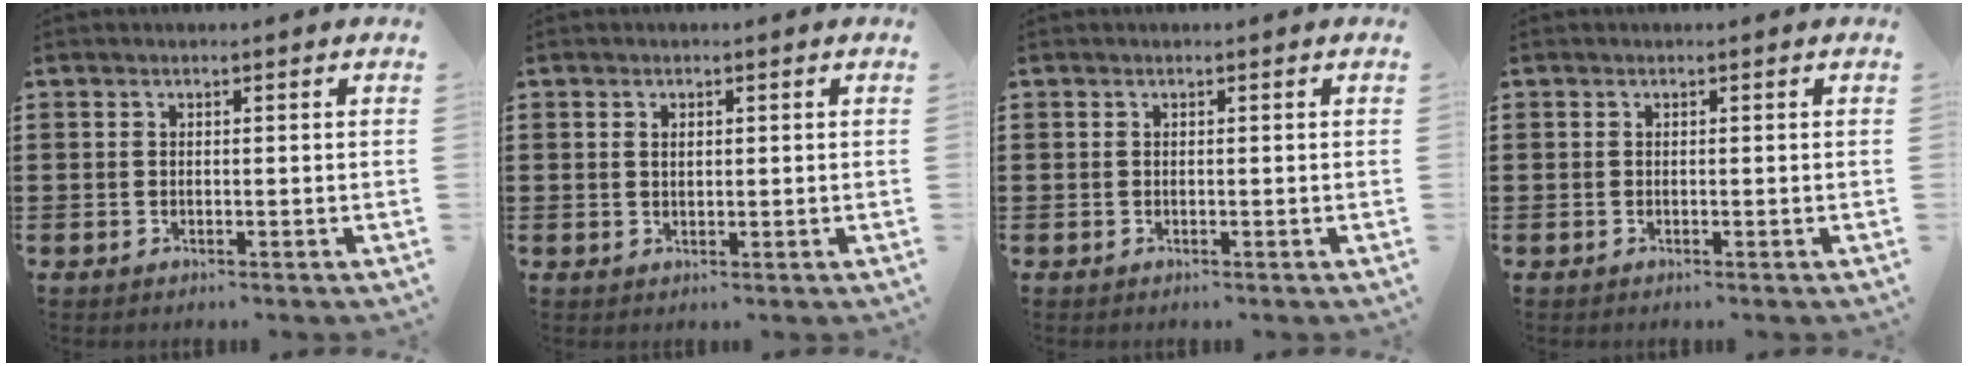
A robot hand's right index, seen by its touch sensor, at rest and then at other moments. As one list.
[{"total": 0.9, "force": [0.3, 0.5, 0.7], "torque": [-0.016, 0.003, 0.006]}, {"total": 0.0}, {"total": 0.0}]